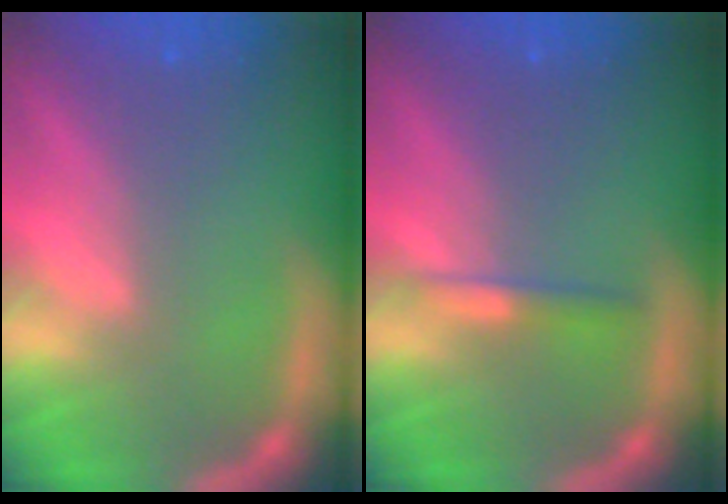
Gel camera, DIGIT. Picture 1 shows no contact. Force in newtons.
{"total": 1.4}